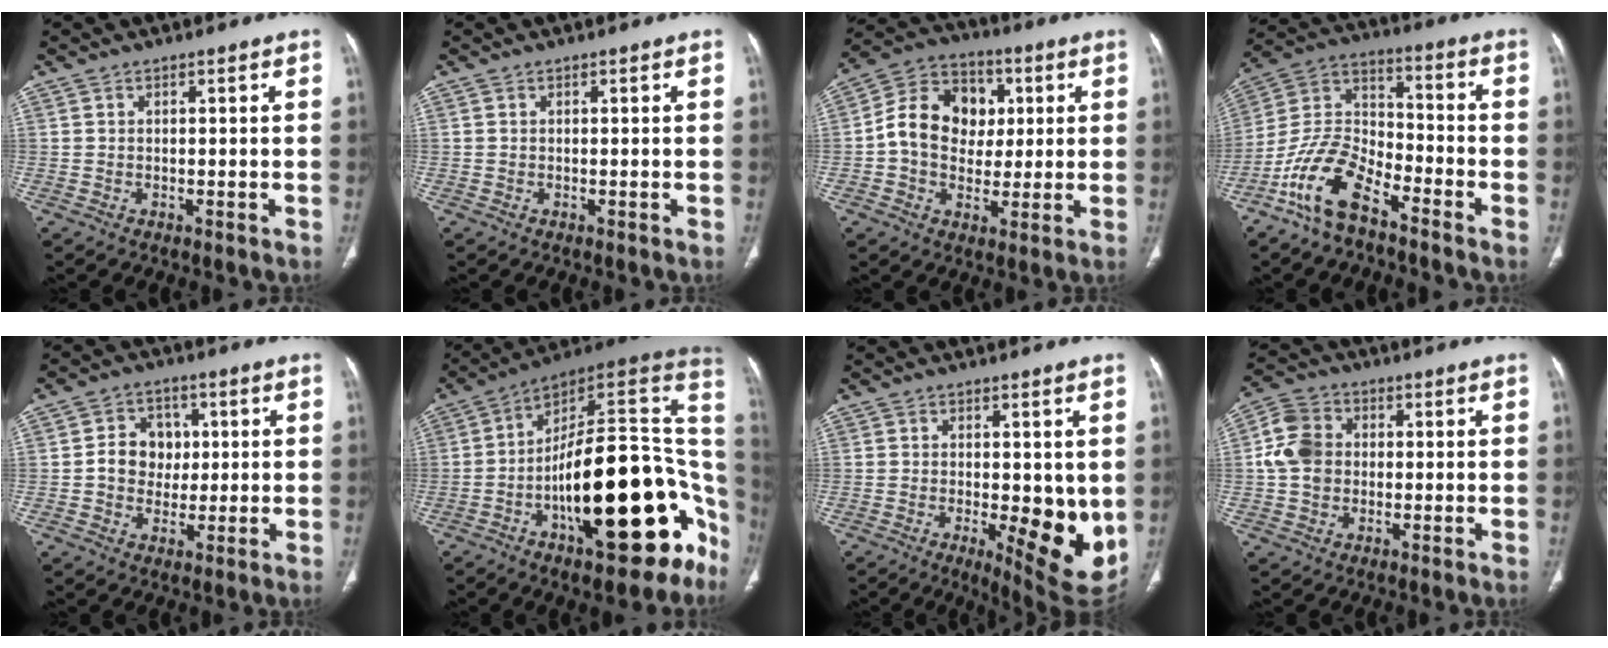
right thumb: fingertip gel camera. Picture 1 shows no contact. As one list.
[{"total": 0.9, "force": [0.4, 0.7, 0.4], "torque": [-0.004, 0.000, 0.009]}, {"total": 14.1, "force": [1.2, 11.4, 8.3], "torque": [-0.108, 0.021, 0.014]}, {"total": 13.2, "force": [-8.6, 5.7, 8.2], "torque": [-0.160, 0.064, -0.174]}, {"total": 7.7, "force": [0.4, 6.7, 3.8], "torque": [-0.021, 0.008, 0.003]}, {"total": 29.3, "force": [-9.5, 12.0, 25.0], "torque": [-0.263, 0.080, -0.137]}, {"total": 12.4, "force": [-1.8, 4.5, 11.5], "torque": [-0.139, -0.027, -0.014]}, {"total": 10.0, "force": [0.2, 8.6, 5.1], "torque": [-0.083, 0.021, -0.006]}]